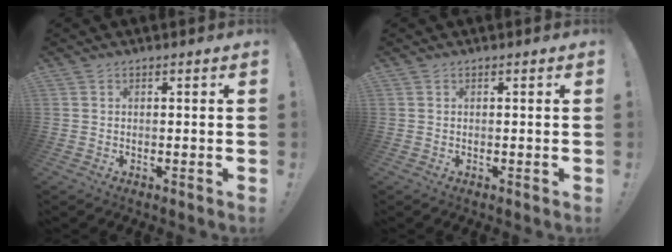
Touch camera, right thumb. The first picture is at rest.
{"total": 0.0}